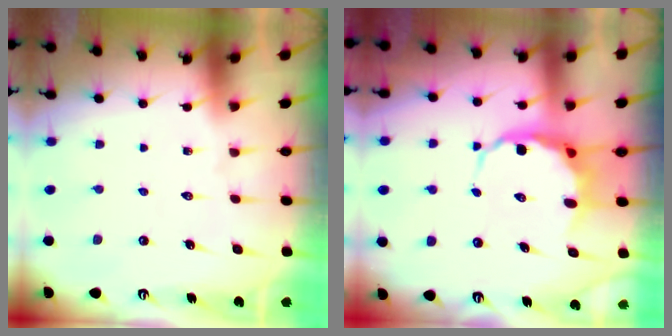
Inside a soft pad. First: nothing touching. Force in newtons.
{"total": 6.4, "press": 6.2, "slide": 1.6}